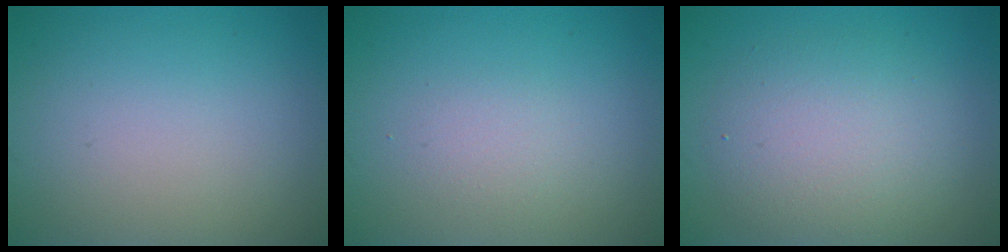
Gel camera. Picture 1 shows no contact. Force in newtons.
{"total": 1.3, "press": 1.3, "slide": 0.0}
{"total": 4.9, "press": 4.9, "slide": 0.4}